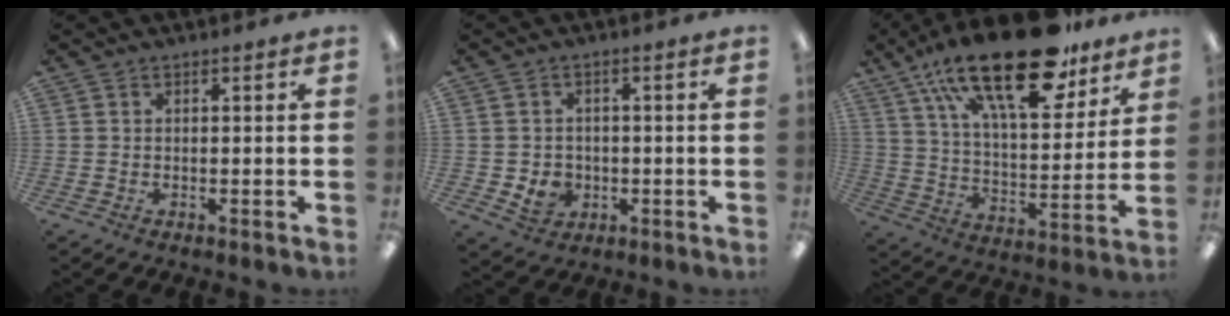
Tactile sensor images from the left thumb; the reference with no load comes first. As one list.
[{"total": 4.8, "force": [-0.9, 4.4, 1.6], "torque": [-0.013, 0.007, -0.014]}, {"total": 26.8, "force": [17.9, 9.9, 17.4], "torque": [-0.282, -0.100, 0.298]}]